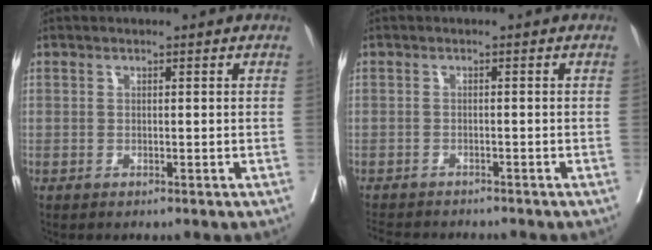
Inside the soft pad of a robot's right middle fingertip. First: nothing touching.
{"total": 7.6, "force": [-7.1, 1.3, 2.3], "torque": [-0.038, -0.011, -0.104]}